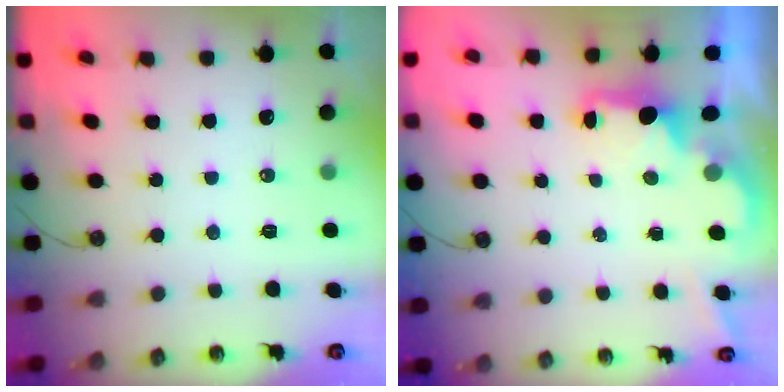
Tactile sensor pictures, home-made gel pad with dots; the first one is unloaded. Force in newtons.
{"total": 1.9, "press": 1.7, "slide": 0.7}